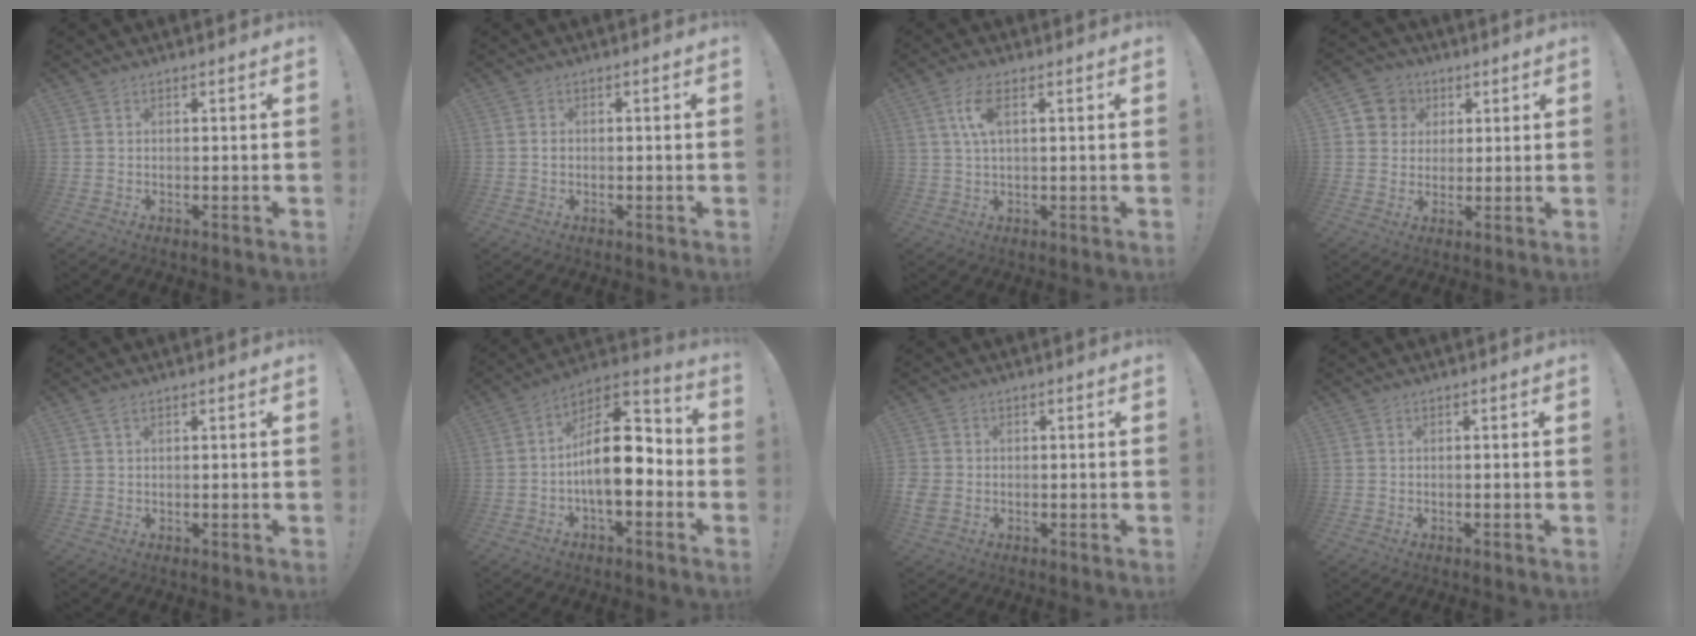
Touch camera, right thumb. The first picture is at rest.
{"total": 0.6, "force": [-0.2, 0.5, 0.1], "torque": [-0.001, 0.003, -0.004]}
{"total": 6.4, "force": [2.1, 2.4, 5.6], "torque": [-0.117, 0.003, 0.034]}
{"total": 7.2, "force": [1.6, 7.0, 1.2], "torque": [-0.011, -0.006, 0.034]}
{"total": 1.9, "force": [1.1, 0.6, 1.4], "torque": [-0.029, 0.001, 0.019]}
{"total": 16.2, "force": [-1.4, 8.4, 13.8], "torque": [-0.223, 0.012, -0.021]}
{"total": 3.5, "force": [-0.5, 2.9, 1.9], "torque": [-0.037, -0.002, -0.009]}
{"total": 0.0}